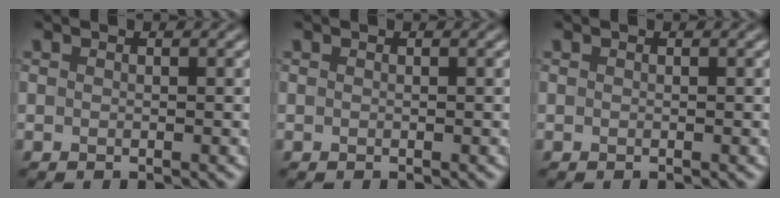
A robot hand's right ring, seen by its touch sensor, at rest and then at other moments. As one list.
[{"total": 0.0}, {"total": 0.0}]